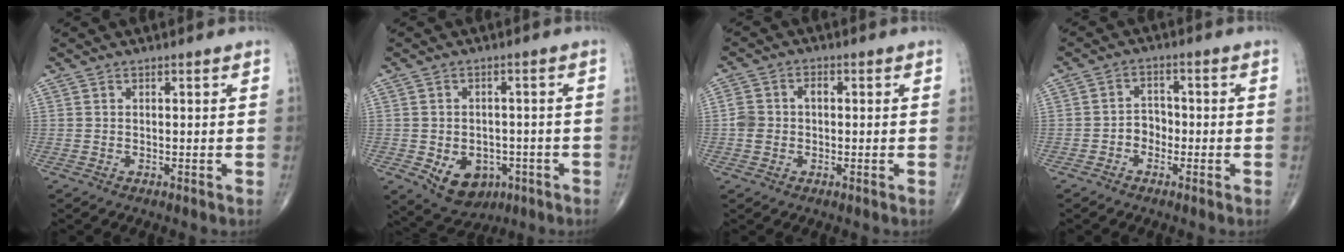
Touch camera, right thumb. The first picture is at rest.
{"total": 8.9, "force": [-3.2, 6.7, 5.0], "torque": [-0.054, 0.014, -0.032]}
{"total": 4.5, "force": [-0.2, 3.6, 2.7], "torque": [-0.052, 0.019, -0.004]}
{"total": 3.4, "force": [-1.4, 2.7, 1.5], "torque": [-0.006, 0.018, -0.032]}